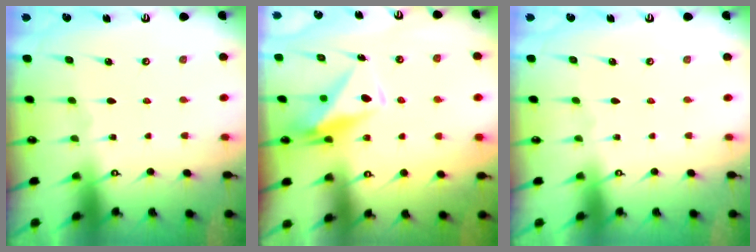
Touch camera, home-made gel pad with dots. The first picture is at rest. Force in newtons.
{"total": 9.4, "press": 9.3, "slide": 1.5}
{"total": 0.0}